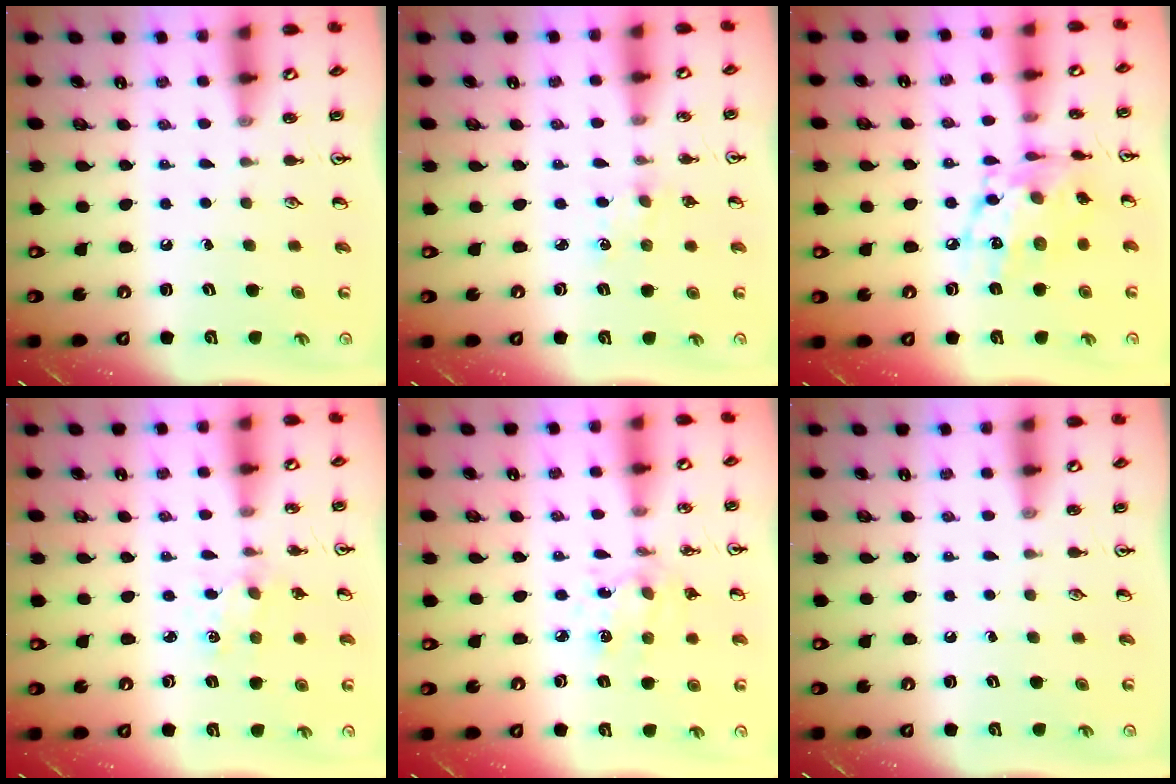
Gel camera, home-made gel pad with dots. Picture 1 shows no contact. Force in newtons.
{"total": 2.9, "press": 2.8, "slide": 0.4}
{"total": 13.6, "press": 13.6, "slide": 0.8}
{"total": 1.1, "press": 1.1, "slide": 0.3}
{"total": 3.1, "press": 2.9, "slide": 1.1}
{"total": 0.0}